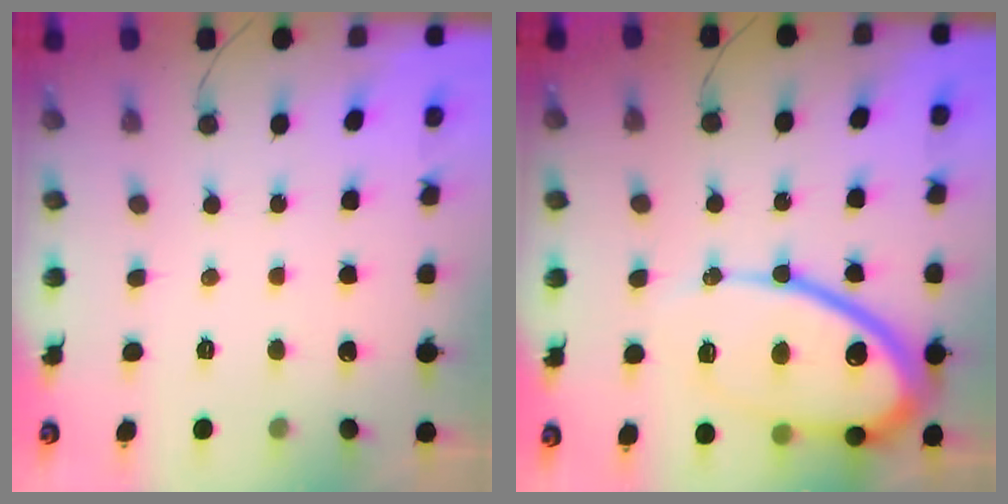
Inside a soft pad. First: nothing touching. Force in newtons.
{"total": 20.0, "press": 20.0, "slide": 1.8}